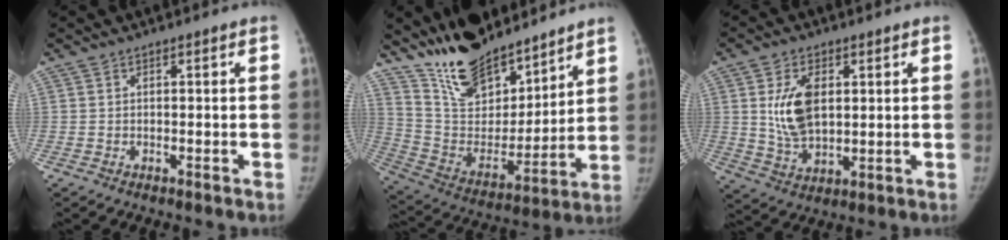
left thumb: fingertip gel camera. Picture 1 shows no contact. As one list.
[{"total": 20.9, "force": [16.9, 8.6, 8.8], "torque": [-0.111, -0.101, 0.301]}, {"total": 10.2, "force": [2.3, 6.2, 7.7], "torque": [-0.126, -0.014, 0.051]}]